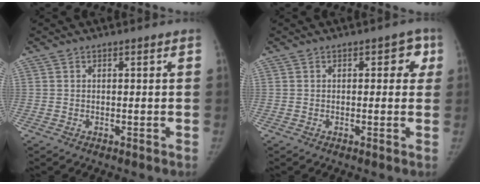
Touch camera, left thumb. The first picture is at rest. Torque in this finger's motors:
{"motor_torque": [0.05, -0.20, 0.49, -0.18, -0.06]}